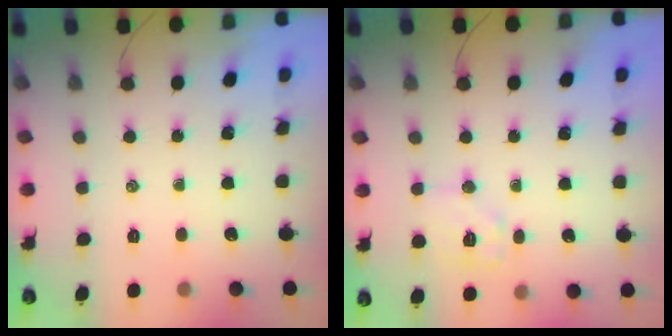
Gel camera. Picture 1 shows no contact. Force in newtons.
{"total": 9.2, "press": 9.2, "slide": 0.8}